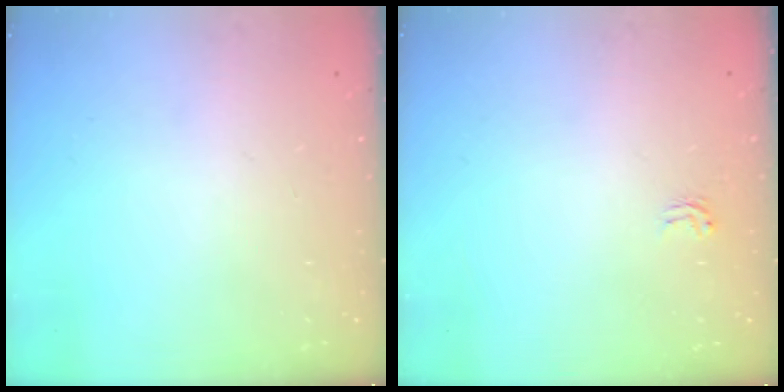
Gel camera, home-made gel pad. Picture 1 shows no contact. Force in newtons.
{"total": 1.9, "press": 1.9, "slide": 0.1}